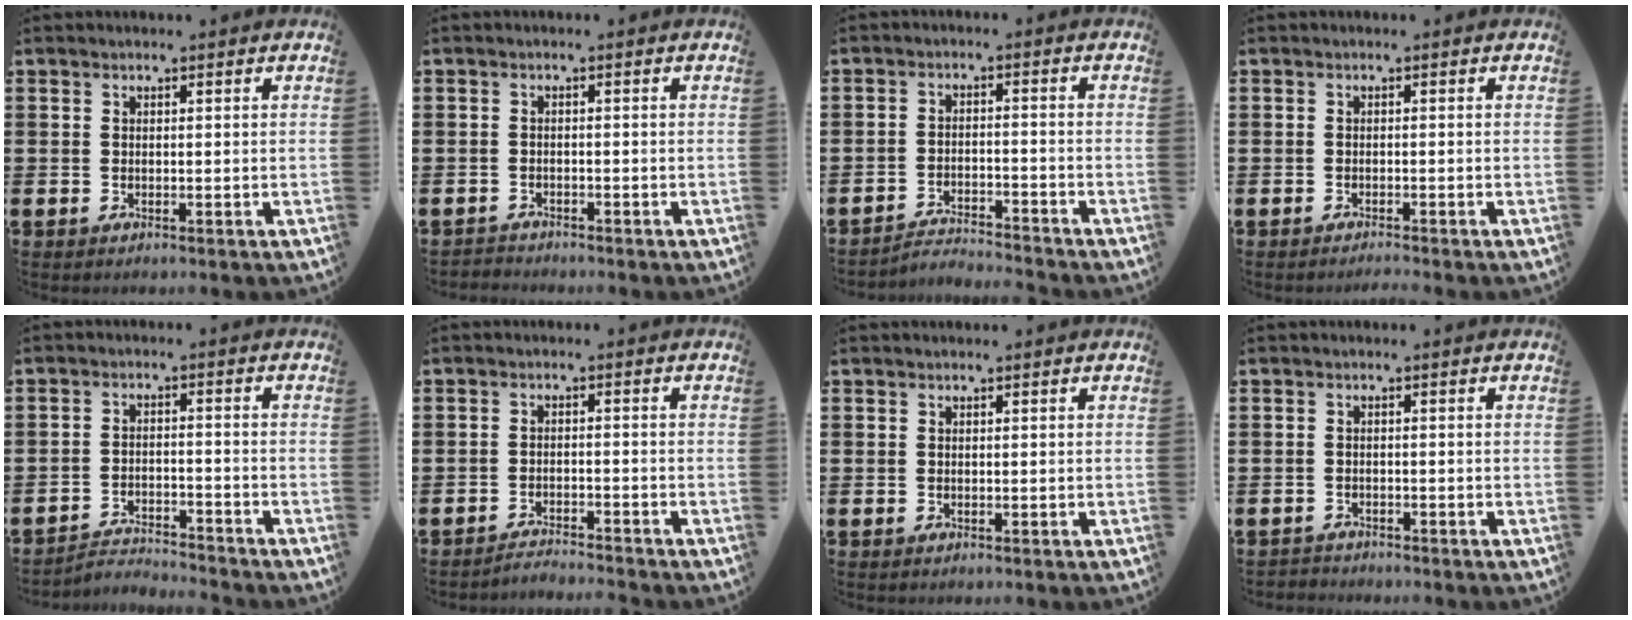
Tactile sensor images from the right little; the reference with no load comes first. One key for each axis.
{"total": 1.0, "fx": -1.0, "fy": 0.1, "fz": -0.1, "tx": -0.001, "ty": 0.003, "tz": -0.022}
{"total": 2.9, "fx": -2.9, "fy": -0.1, "fz": -0.1, "tx": -0.005, "ty": 0.002, "tz": -0.065}
{"total": 0.7, "fx": -0.6, "fy": -0.1, "fz": 0.2, "tx": -0.003, "ty": -0.003, "tz": -0.013}
{"total": 3.1, "fx": -3.1, "fy": 0.1, "fz": 0.0, "tx": -0.006, "ty": 0.002, "tz": -0.068}
{"total": 2.2, "fx": -2.2, "fy": -0.2, "fz": -0.1, "tx": -0.002, "ty": 0.003, "tz": -0.048}
{"total": 0.0}
{"total": 1.0, "fx": -1.0, "fy": 0.2, "fz": -0.1, "tx": 0.000, "ty": 0.003, "tz": -0.021}